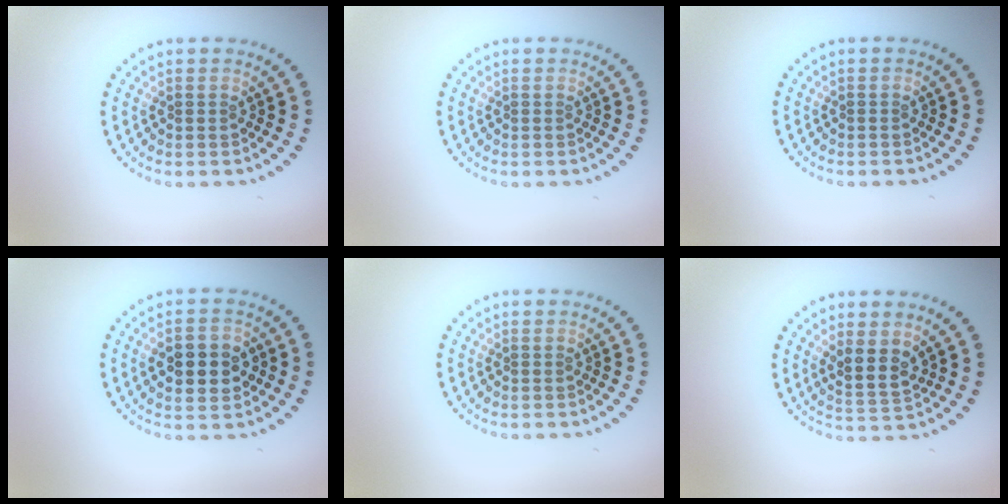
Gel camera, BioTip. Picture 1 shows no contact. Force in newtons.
{"total": 0.0}
{"total": 0.0}
{"total": 4.6, "press": 4.6, "slide": 0.2}
{"total": 0.0}
{"total": 2.5, "press": 2.1, "slide": 1.3}